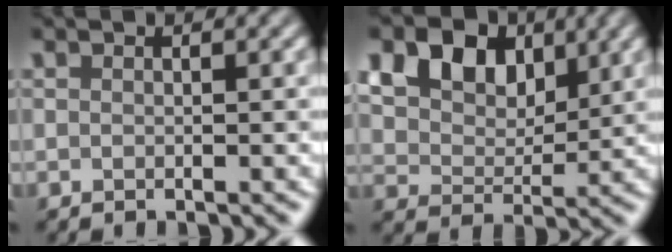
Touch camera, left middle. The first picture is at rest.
{"total": 10.6, "force": [5.2, 7.2, 5.6], "torque": [-0.106, 0.024, 0.081]}